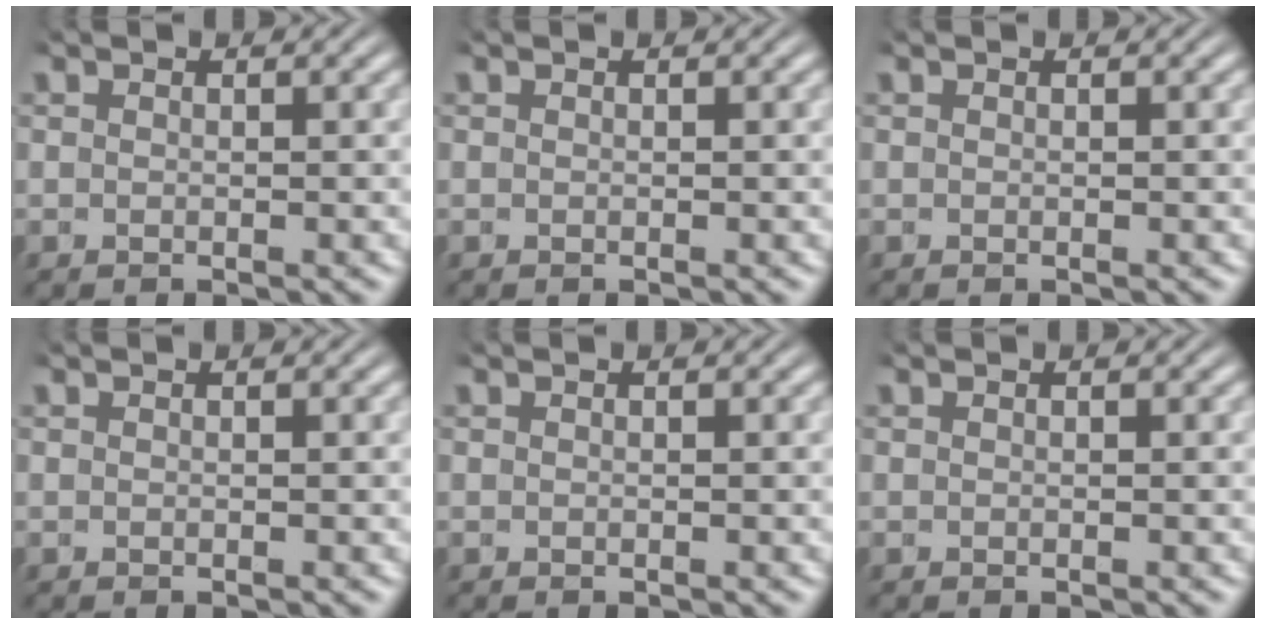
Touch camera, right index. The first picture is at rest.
{"total": 0.0}
{"total": 0.0}
{"total": 0.0}
{"total": 0.0}
{"total": 0.0}